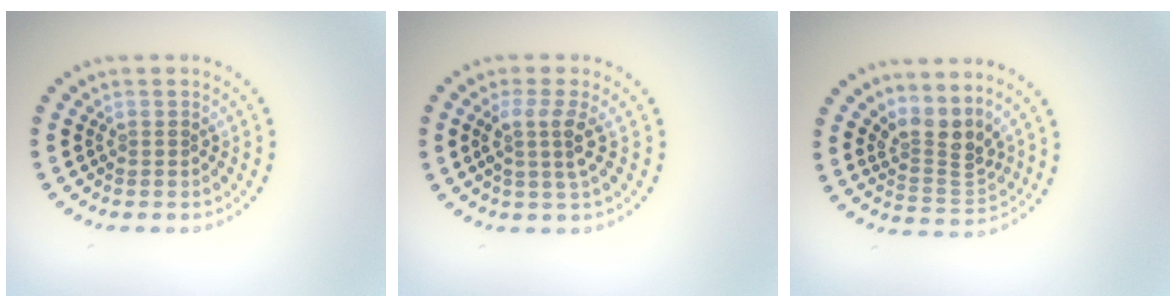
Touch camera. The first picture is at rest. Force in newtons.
{"total": 2.6, "press": 2.1, "slide": 1.6}
{"total": 3.3, "press": 2.3, "slide": 2.4}